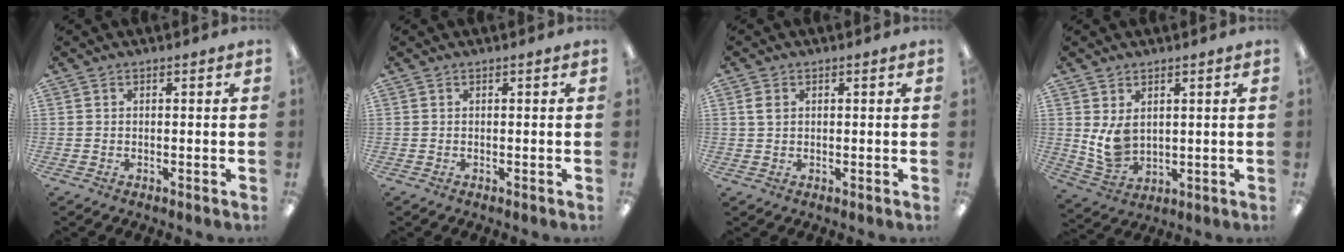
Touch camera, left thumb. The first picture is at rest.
{"total": 0.0}
{"total": 2.4, "force": [0.7, 1.6, 1.6], "torque": [-0.026, 0.003, 0.010]}
{"total": 7.1, "force": [2.2, 5.0, 4.6], "torque": [-0.103, -0.012, 0.039]}